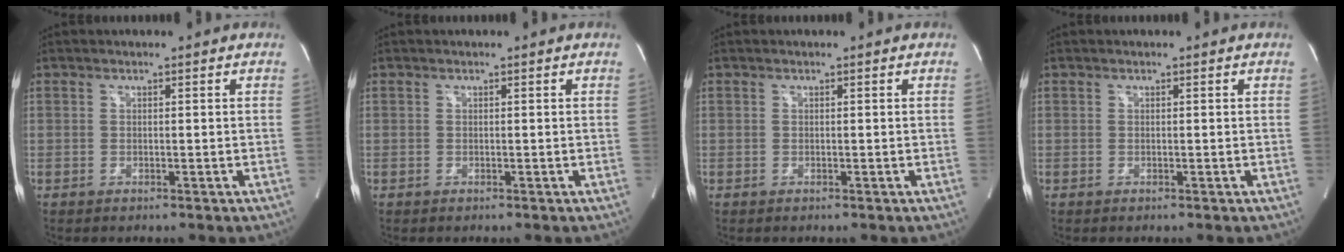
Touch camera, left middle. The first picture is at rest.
{"total": 0.0}
{"total": 0.0}
{"total": 0.0}